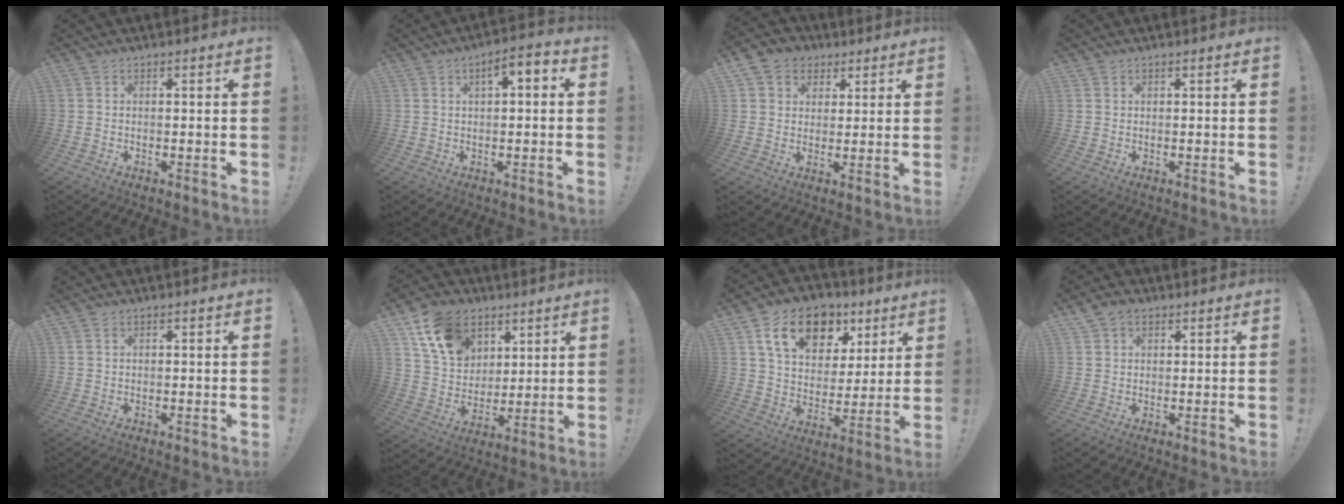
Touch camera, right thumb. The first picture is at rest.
{"total": 4.5, "force": [0.7, 2.0, 4.0], "torque": [-0.056, 0.000, 0.007]}
{"total": 7.9, "force": [3.5, 6.7, 2.2], "torque": [-0.030, -0.008, 0.072]}
{"total": 0.7, "force": [0.6, 0.3, 0.0], "torque": [0.004, -0.002, 0.012]}
{"total": 0.5, "force": [0.4, 0.2, 0.2], "torque": [0.000, -0.001, 0.007]}
{"total": 15.1, "force": [8.1, 10.9, 6.6], "torque": [-0.117, -0.036, 0.160]}
{"total": 17.0, "force": [8.9, 11.2, 9.1], "torque": [-0.141, -0.036, 0.160]}
{"total": 3.9, "force": [2.3, 2.7, 1.7], "torque": [-0.031, -0.004, 0.045]}